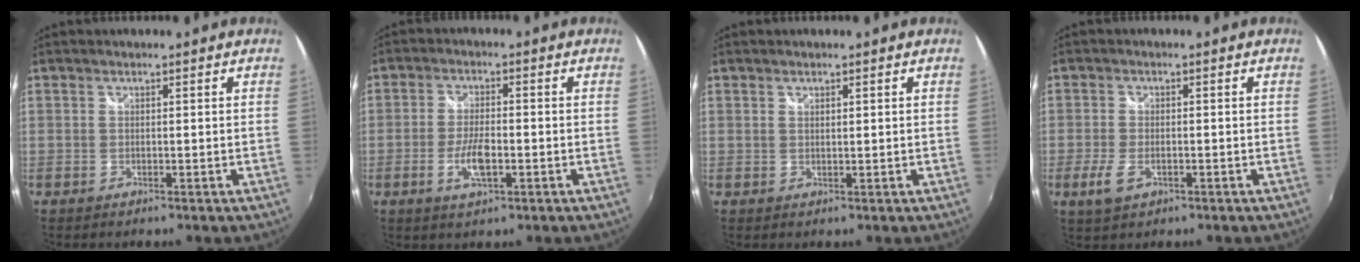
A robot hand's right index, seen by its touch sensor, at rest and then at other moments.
{"total": 5.5, "force": [-1.9, 1.8, 4.9], "torque": [-0.102, -0.005, -0.036]}
{"total": 0.8, "force": [0.6, 0.1, 0.4], "torque": [-0.006, 0.000, 0.011]}
{"total": 4.3, "force": [-1.9, 2.2, 3.2], "torque": [-0.078, -0.009, -0.035]}